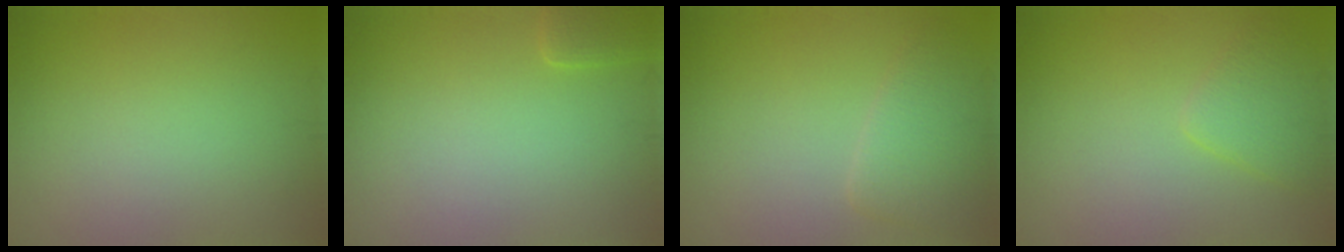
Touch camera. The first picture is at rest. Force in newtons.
{"total": 1.4, "press": 1.4, "slide": 0.1}
{"total": 3.1, "press": 3.1, "slide": 0.4}
{"total": 2.5, "press": 2.5, "slide": 0.2}